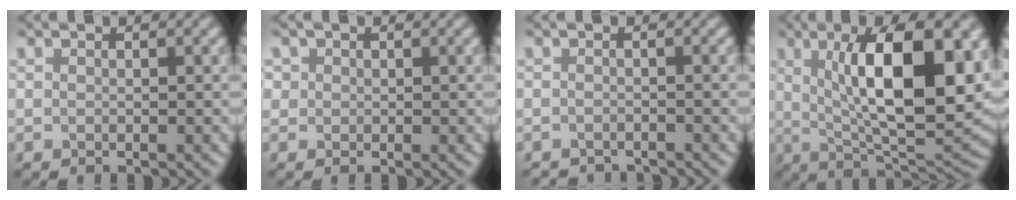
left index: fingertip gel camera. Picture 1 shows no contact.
{"total": 1.0, "force": [0.2, 0.9, 0.2], "torque": [-0.002, -0.004, 0.006]}
{"total": 1.5, "force": [-1.5, 0.1, 0.0], "torque": [0.006, -0.012, -0.029]}
{"total": 13.2, "force": [2.7, 4.7, 12.1], "torque": [-0.169, -0.001, 0.037]}